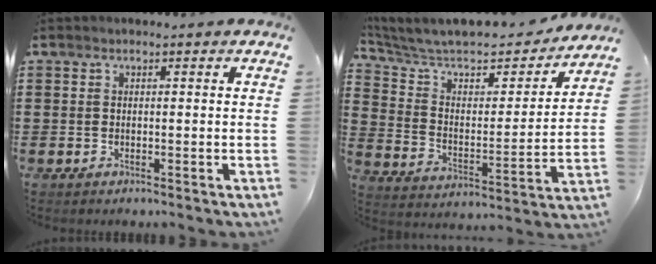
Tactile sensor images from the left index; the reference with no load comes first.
{"total": 7.3, "force": [6.5, 2.2, 2.5], "torque": [-0.077, -0.049, 0.105]}